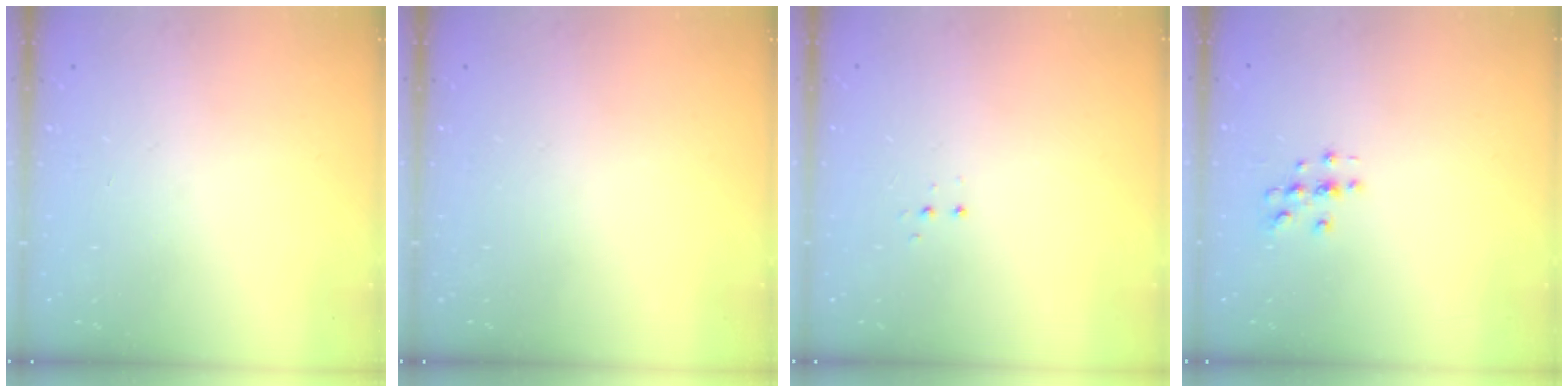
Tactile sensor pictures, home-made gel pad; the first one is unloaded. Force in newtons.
{"total": 0.0}
{"total": 3.4, "press": 3.3, "slide": 0.7}
{"total": 3.0, "press": 3.0, "slide": 0.3}